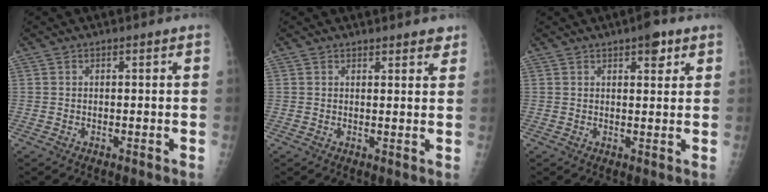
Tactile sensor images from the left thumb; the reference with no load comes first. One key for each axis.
{"total": 3.2, "fx": 2.7, "fy": 1.0, "fz": 1.3, "tx": 0.003, "ty": -0.012, "tz": 0.030}
{"total": 4.1, "fx": 2.5, "fy": 1.6, "fz": 2.7, "tx": -0.024, "ty": -0.010, "tz": 0.032}